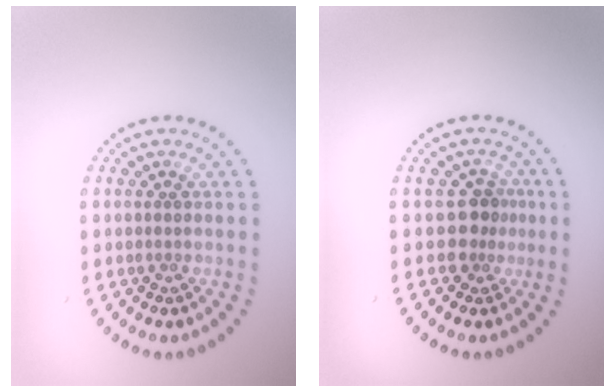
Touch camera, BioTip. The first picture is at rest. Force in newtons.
{"total": 2.4, "press": 1.8, "slide": 1.6}